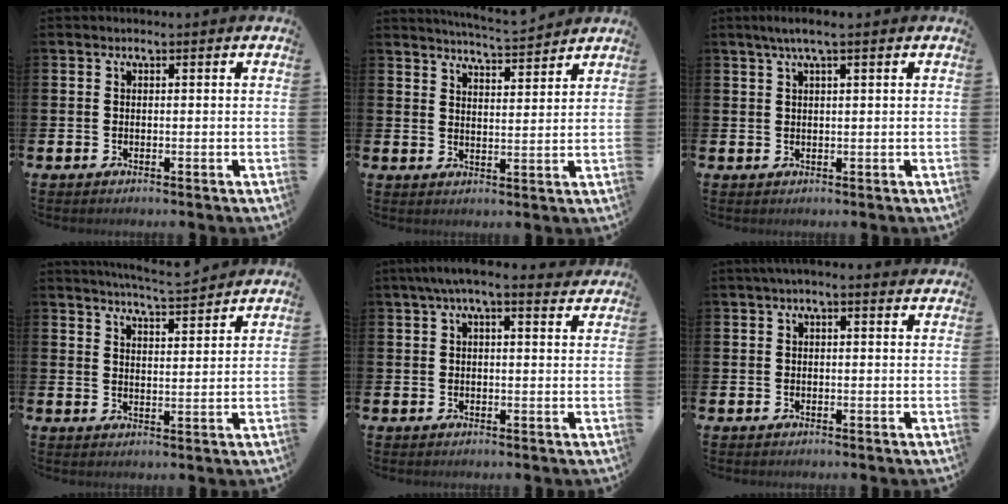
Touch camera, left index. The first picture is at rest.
{"total": 4.8, "force": [4.8, -0.4, 0.3], "torque": [-0.018, -0.031, 0.085]}
{"total": 2.5, "force": [1.5, 0.1, 2.0], "torque": [-0.049, 0.007, 0.027]}
{"total": 5.1, "force": [5.0, -0.5, 0.4], "torque": [-0.022, -0.031, 0.089]}
{"total": 3.6, "force": [2.8, 0.6, 2.2], "torque": [-0.041, -0.007, 0.047]}
{"total": 1.1, "force": [0.6, 0.1, 0.9], "torque": [-0.010, 0.000, 0.008]}